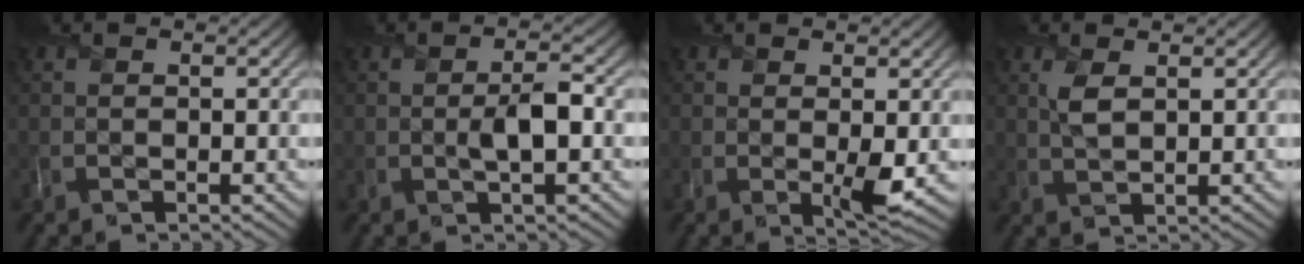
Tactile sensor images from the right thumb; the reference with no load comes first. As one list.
[{"total": 3.1, "force": [-0.3, 0.9, 3.0], "torque": [-0.056, 0.004, -0.005]}, {"total": 2.3, "force": [0.3, 0.5, 2.2], "torque": [-0.041, -0.010, 0.006]}, {"total": 2.5, "force": [1.1, 1.0, 2.1], "torque": [-0.054, 0.002, 0.023]}]